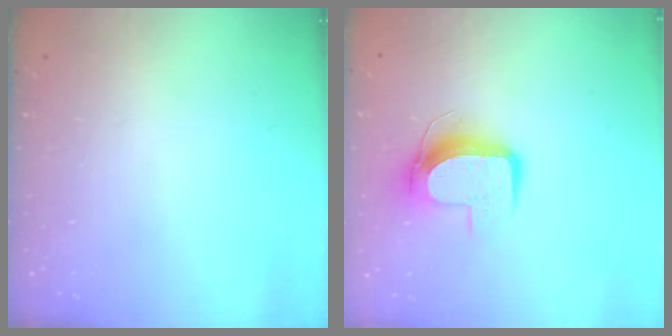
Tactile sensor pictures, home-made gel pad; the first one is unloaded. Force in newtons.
{"total": 9.8, "press": 9.7, "slide": 1.0}